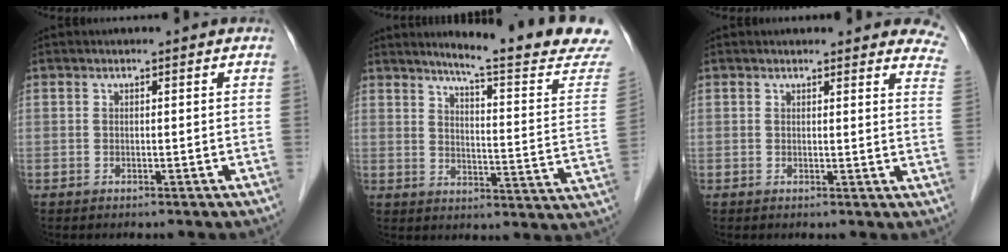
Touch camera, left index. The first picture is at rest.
{"total": 17.6, "force": [15.7, -1.1, 7.8], "torque": [-0.106, -0.084, 0.185]}
{"total": 10.8, "force": [10.2, 2.4, 2.4], "torque": [0.014, -0.031, 0.077]}